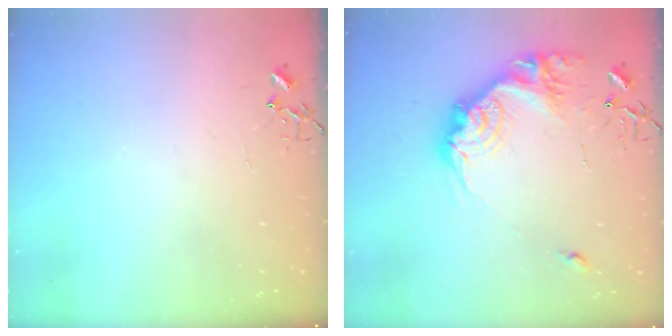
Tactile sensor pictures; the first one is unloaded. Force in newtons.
{"total": 20.9, "press": 20.9, "slide": 1.4}